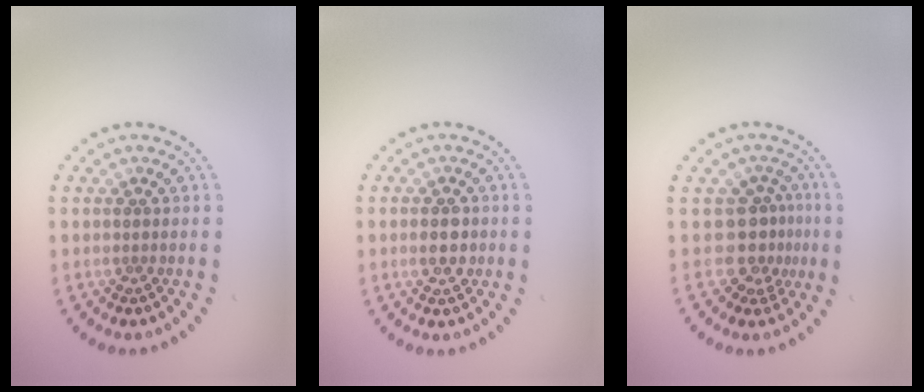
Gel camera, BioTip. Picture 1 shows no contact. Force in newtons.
{"total": 2.0, "press": 2.0, "slide": 0.2}
{"total": 3.0, "press": 2.1, "slide": 2.1}